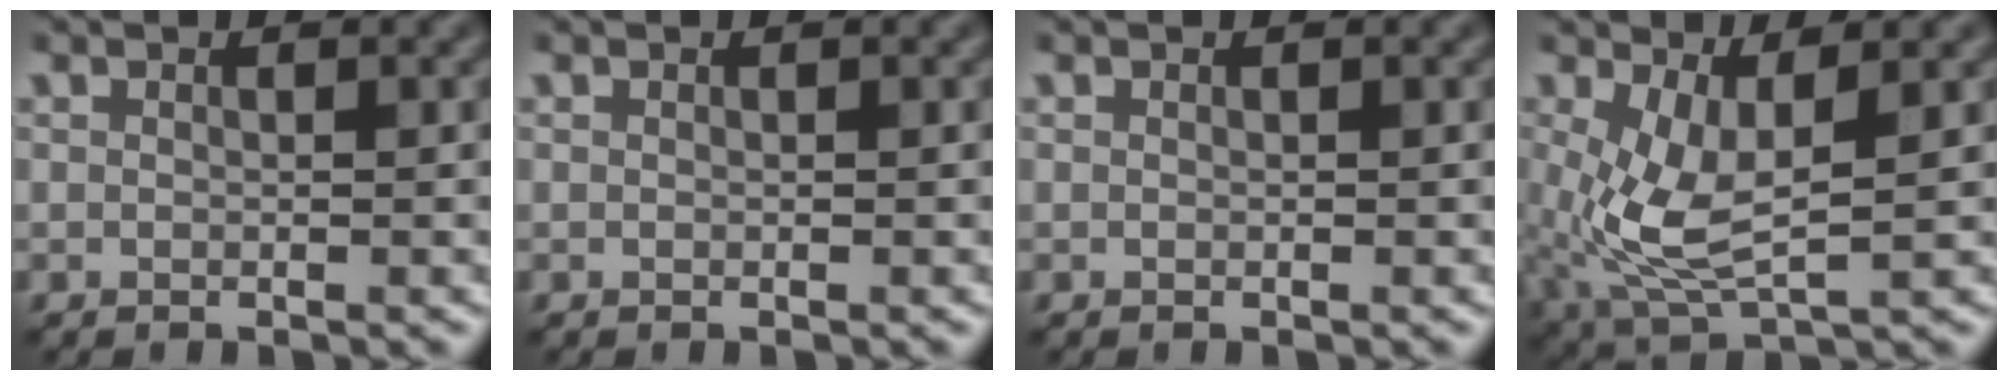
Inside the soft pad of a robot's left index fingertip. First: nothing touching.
{"total": 0.0}
{"total": 0.0}
{"total": 5.5, "force": [0.0, 2.1, 5.1], "torque": [-0.125, -0.014, 0.008]}